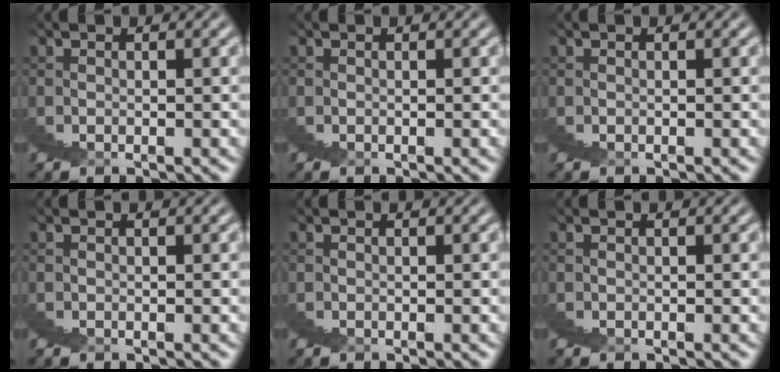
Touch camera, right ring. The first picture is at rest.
{"total": 0.0}
{"total": 0.0}
{"total": 0.0}
{"total": 0.0}
{"total": 0.0}